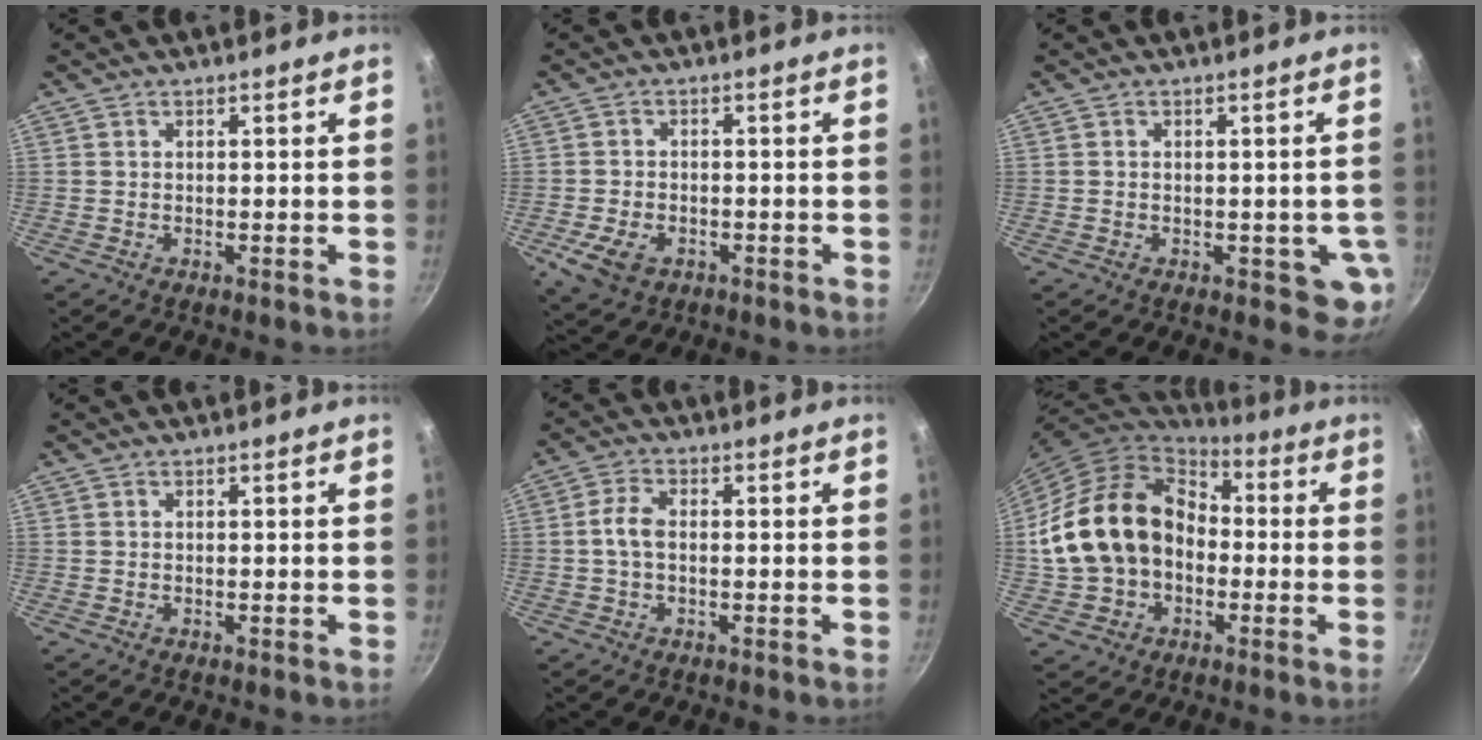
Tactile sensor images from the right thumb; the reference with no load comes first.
{"total": 6.4, "force": [-2.6, 4.2, 4.1], "torque": [-0.079, 0.006, -0.041]}
{"total": 4.6, "force": [-0.8, 2.8, 3.5], "torque": [-0.029, -0.003, -0.010]}
{"total": 0.0}
{"total": 4.3, "force": [-0.1, 2.2, 3.6], "torque": [-0.080, 0.015, -0.008]}
{"total": 21.2, "force": [-1.2, 16.1, 13.7], "torque": [-0.240, 0.054, -0.019]}